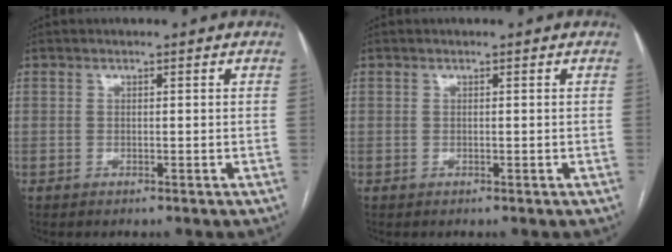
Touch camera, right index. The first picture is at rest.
{"total": 0.0}